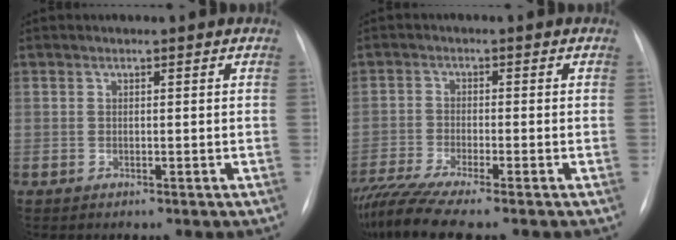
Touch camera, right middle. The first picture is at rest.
{"total": 9.4, "force": [-8.0, -0.4, 5.0], "torque": [-0.093, -0.022, -0.138]}